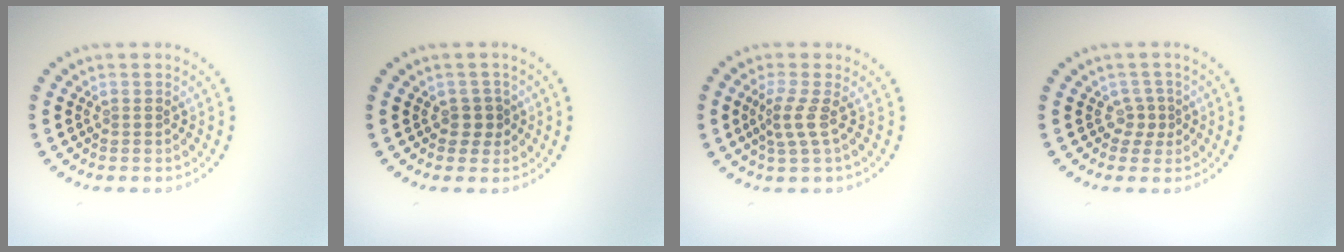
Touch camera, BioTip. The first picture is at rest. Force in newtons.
{"total": 1.5, "press": 1.3, "slide": 0.8}
{"total": 2.1, "press": 1.6, "slide": 1.5}
{"total": 1.5, "press": 1.0, "slide": 1.1}